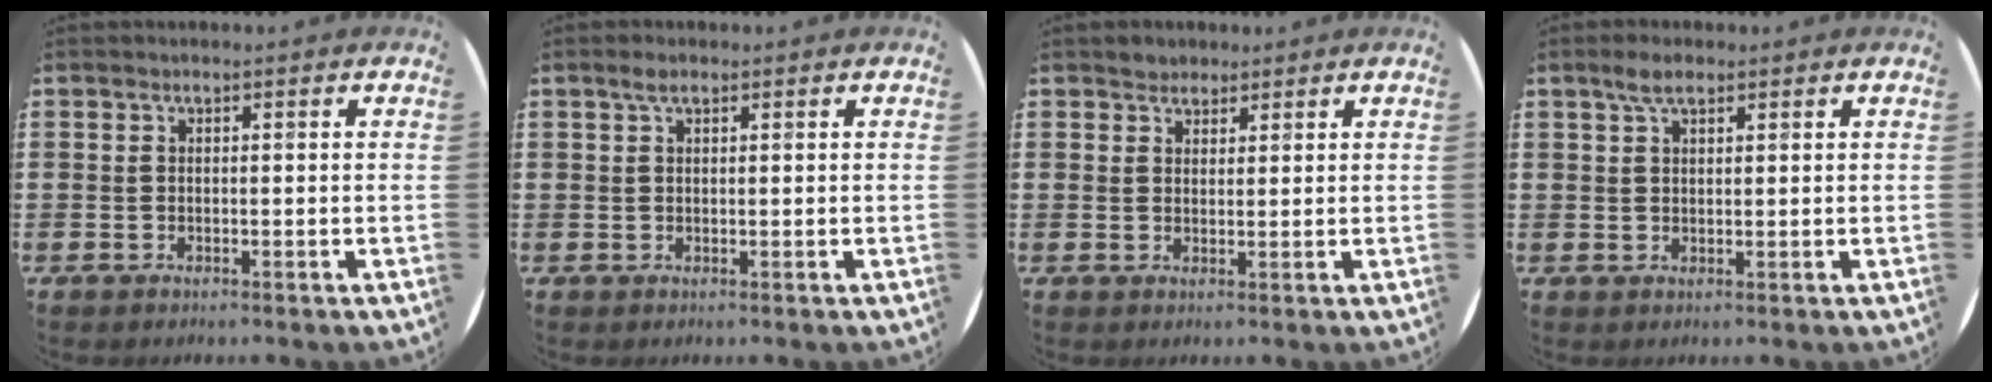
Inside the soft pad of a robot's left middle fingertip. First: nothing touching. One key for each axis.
{"total": 1.4, "fx": 0.9, "fy": 0.7, "fz": 0.9, "tx": -0.020, "ty": 0.005, "tz": 0.015}
{"total": 1.9, "fx": 1.7, "fy": 0.8, "fz": -0.2, "tx": 0.008, "ty": 0.000, "tz": 0.033}
{"total": 2.8, "fx": 2.0, "fy": 1.1, "fz": 1.7, "tx": -0.029, "ty": 0.005, "tz": 0.033}